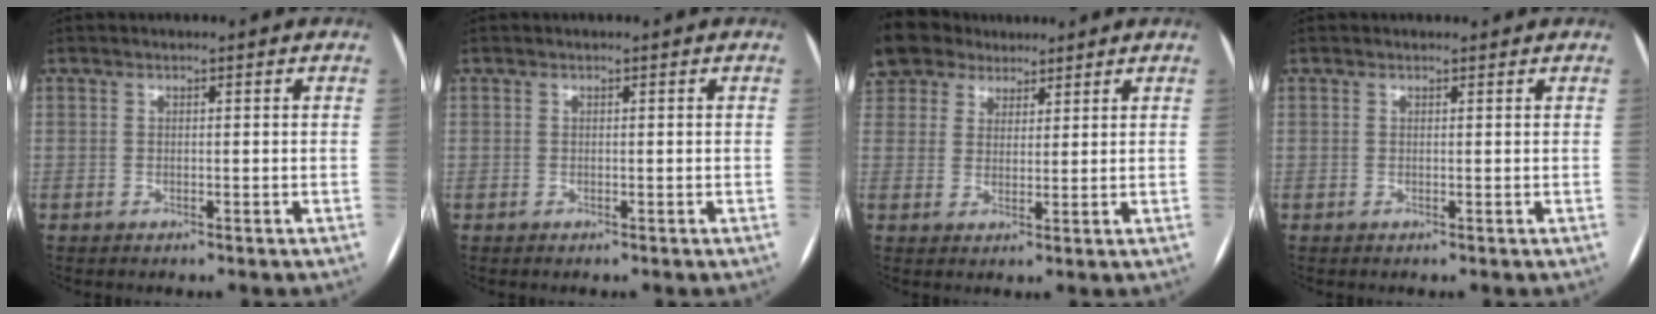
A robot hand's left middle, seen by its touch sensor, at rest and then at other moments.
{"total": 0.0}
{"total": 10.4, "force": [7.7, 6.7, 2.1], "torque": [-0.057, 0.040, 0.149]}
{"total": 1.0, "force": [1.0, 0.3, 0.2], "torque": [-0.010, 0.012, 0.015]}